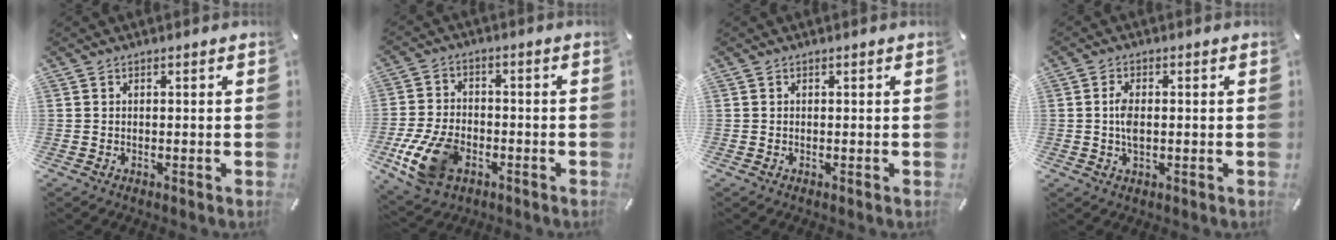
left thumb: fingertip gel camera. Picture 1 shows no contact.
{"total": 12.5, "force": [-5.0, 8.0, 8.1], "torque": [-0.174, 0.016, -0.086]}
{"total": 0.0}
{"total": 3.9, "force": [0.0, 2.0, 3.4], "torque": [-0.080, -0.001, -0.005]}